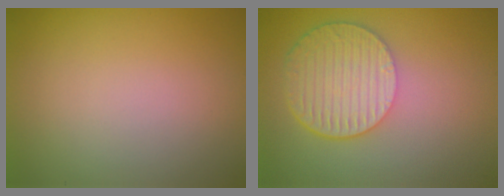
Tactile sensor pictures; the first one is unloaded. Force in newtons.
{"total": 6.2, "press": 4.4, "slide": 4.3}